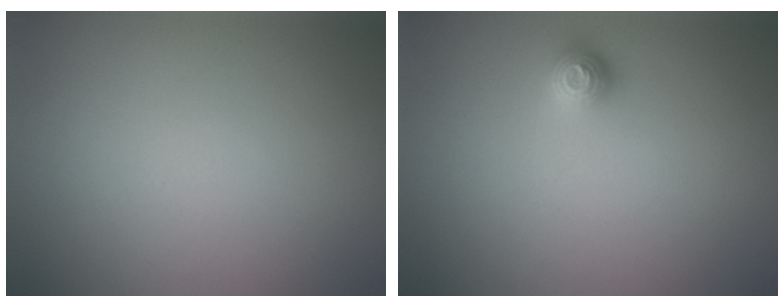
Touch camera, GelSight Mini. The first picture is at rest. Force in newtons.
{"total": 1.3, "press": 1.1, "slide": 0.7}